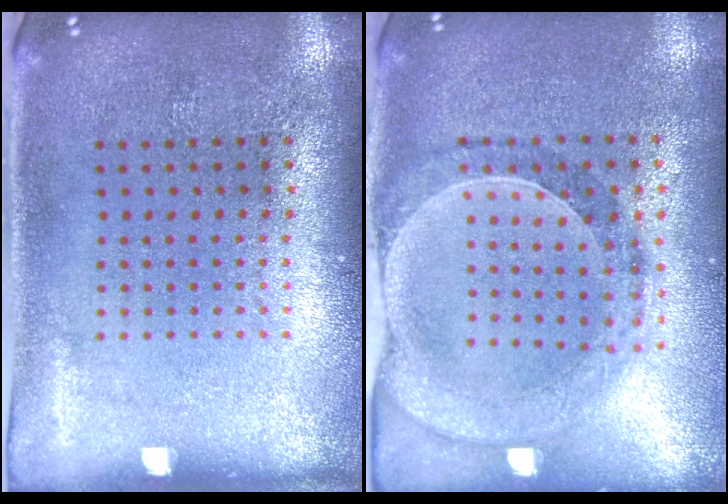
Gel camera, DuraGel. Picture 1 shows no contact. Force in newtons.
{"total": 0.6, "press": 0.6, "slide": 0.2}